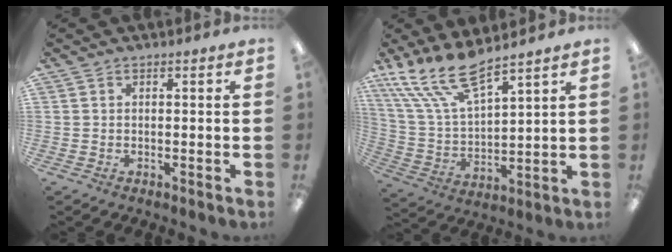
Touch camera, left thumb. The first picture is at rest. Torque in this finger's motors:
{"motor_torque": [0.08, 0.03, 1.41, -1.36, 0.32]}